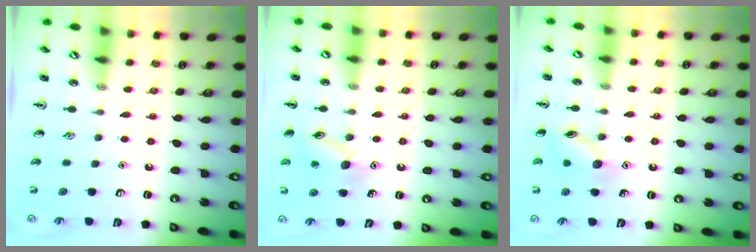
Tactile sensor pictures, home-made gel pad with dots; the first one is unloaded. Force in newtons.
{"total": 10.6, "press": 10.5, "slide": 1.6}
{"total": 9.3, "press": 9.3, "slide": 0.5}